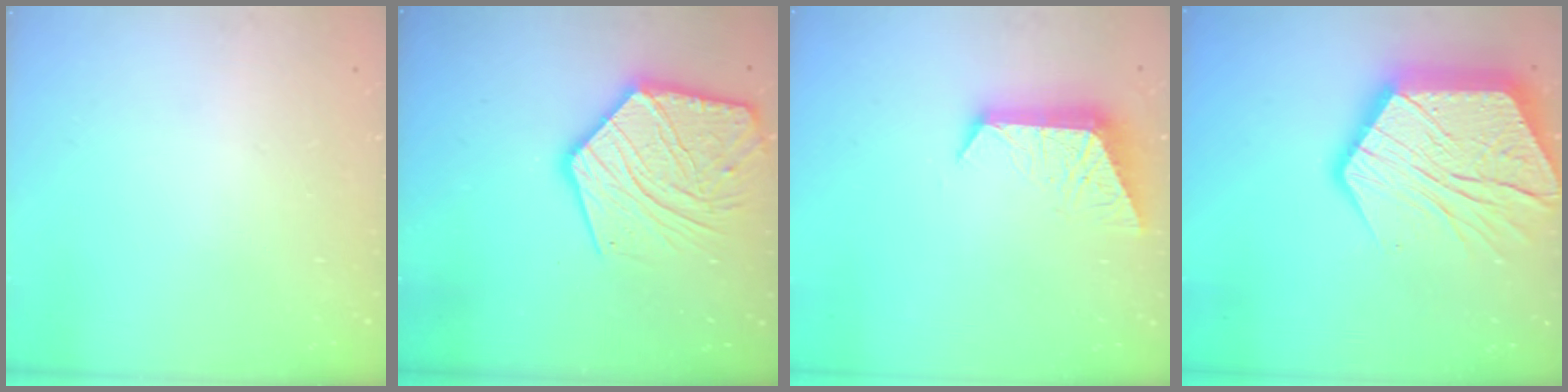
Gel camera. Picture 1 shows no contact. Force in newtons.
{"total": 19.2, "press": 19.2, "slide": 1.5}
{"total": 11.7, "press": 11.7, "slide": 0.9}
{"total": 27.1, "press": 27.0, "slide": 2.2}